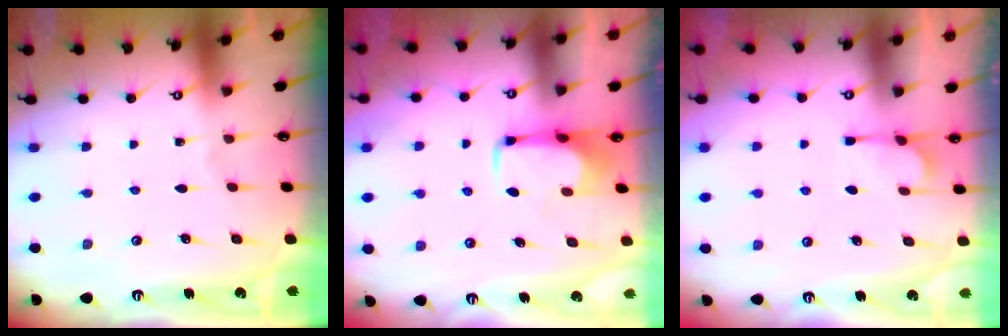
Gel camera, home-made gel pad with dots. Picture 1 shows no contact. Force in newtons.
{"total": 1.4, "press": 1.3, "slide": 0.5}
{"total": 5.9, "press": 5.7, "slide": 1.4}